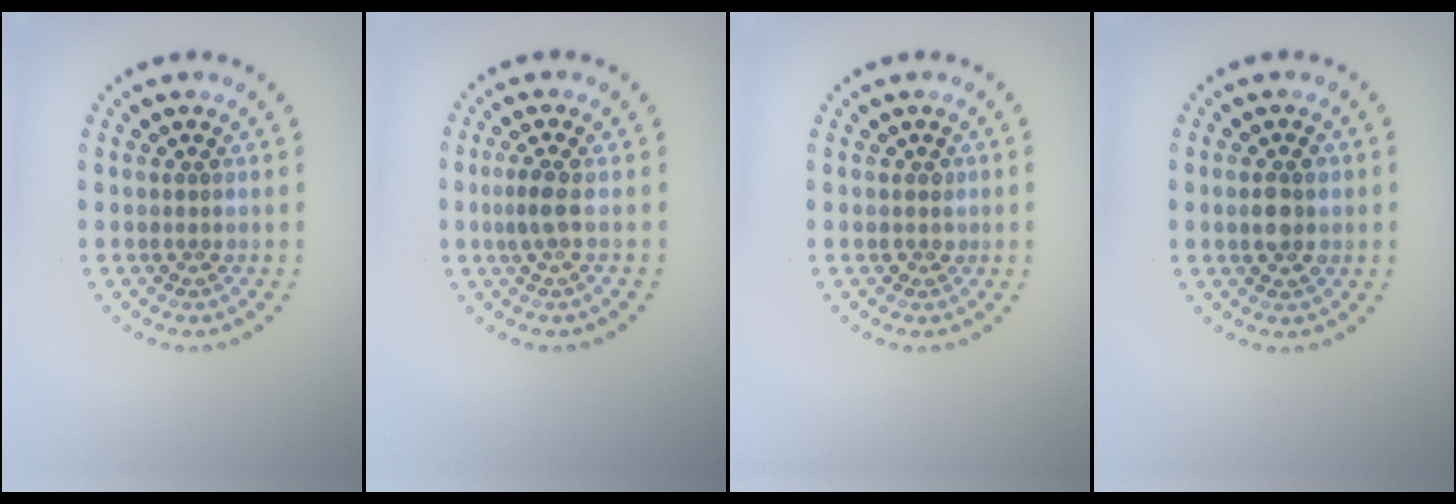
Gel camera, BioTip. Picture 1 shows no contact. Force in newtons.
{"total": 1.8, "press": 1.5, "slide": 1.1}
{"total": 0.6, "press": 0.5, "slide": 0.4}
{"total": 2.5, "press": 2.5, "slide": 0.2}